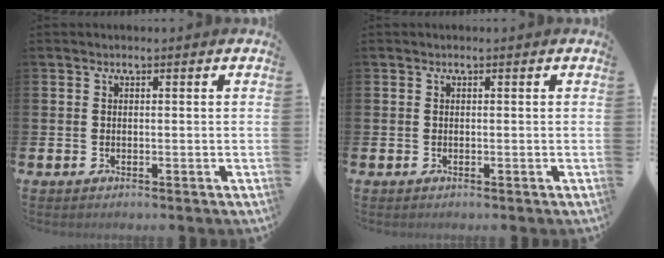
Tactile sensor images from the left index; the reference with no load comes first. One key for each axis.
{"total": 0.0}